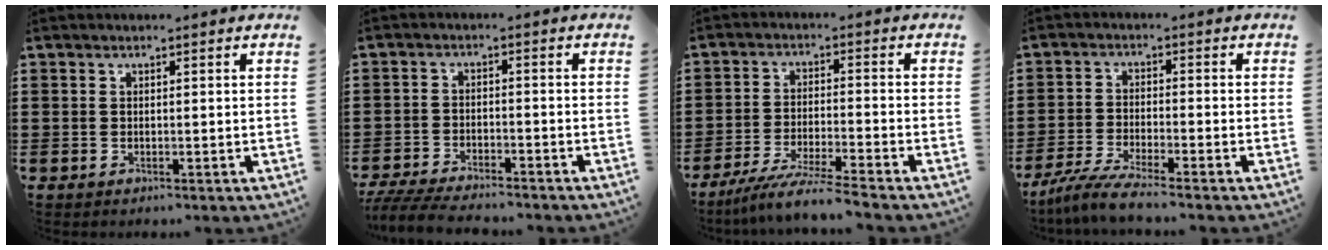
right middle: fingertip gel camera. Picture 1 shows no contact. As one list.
[{"total": 4.9, "force": [-4.7, 0.3, 1.3], "torque": [-0.034, -0.007, -0.094]}, {"total": 6.0, "force": [-5.2, -0.7, 2.8], "torque": [-0.055, -0.021, -0.099]}, {"total": 4.6, "force": [-4.1, -0.4, 2.1], "torque": [-0.058, -0.019, -0.082]}]